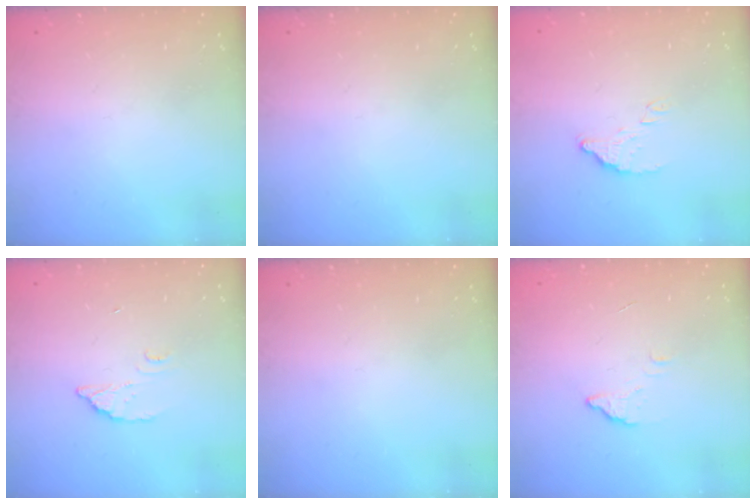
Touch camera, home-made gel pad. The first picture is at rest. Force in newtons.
{"total": 0.0}
{"total": 4.3, "press": 4.3, "slide": 0.1}
{"total": 3.0, "press": 3.0, "slide": 0.2}
{"total": 0.0}
{"total": 2.8, "press": 2.8, "slide": 0.2}